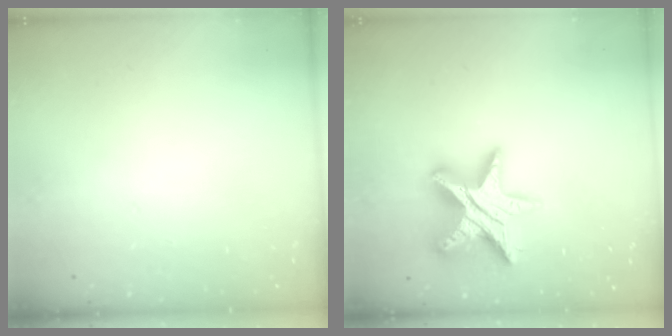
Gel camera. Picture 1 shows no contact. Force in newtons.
{"total": 17.3, "press": 17.3, "slide": 1.2}